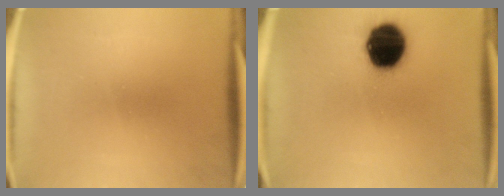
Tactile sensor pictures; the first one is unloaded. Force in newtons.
{"total": 16.5}